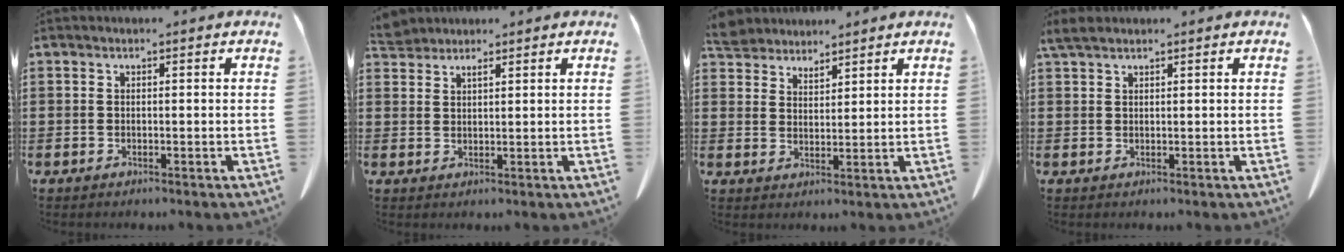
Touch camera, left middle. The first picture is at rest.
{"total": 2.7, "force": [2.4, 0.8, 0.9], "torque": [-0.023, 0.002, 0.046]}
{"total": 4.9, "force": [4.7, 1.0, 0.7], "torque": [-0.030, -0.012, 0.089]}
{"total": 2.2, "force": [1.7, 0.5, 1.3], "torque": [-0.031, 0.003, 0.031]}